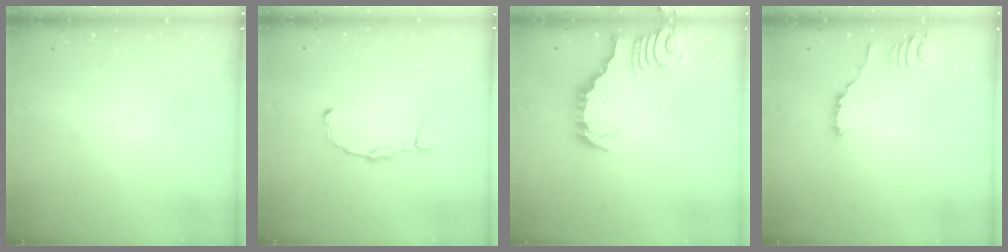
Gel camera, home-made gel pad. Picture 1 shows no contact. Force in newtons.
{"total": 2.3, "press": 2.3, "slide": 0.2}
{"total": 3.0, "press": 3.0, "slide": 0.3}
{"total": 2.3, "press": 2.3, "slide": 0.2}